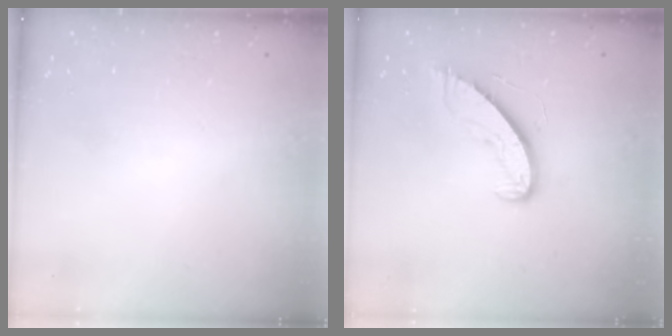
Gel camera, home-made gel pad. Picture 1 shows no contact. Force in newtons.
{"total": 8.2, "press": 8.1, "slide": 0.7}